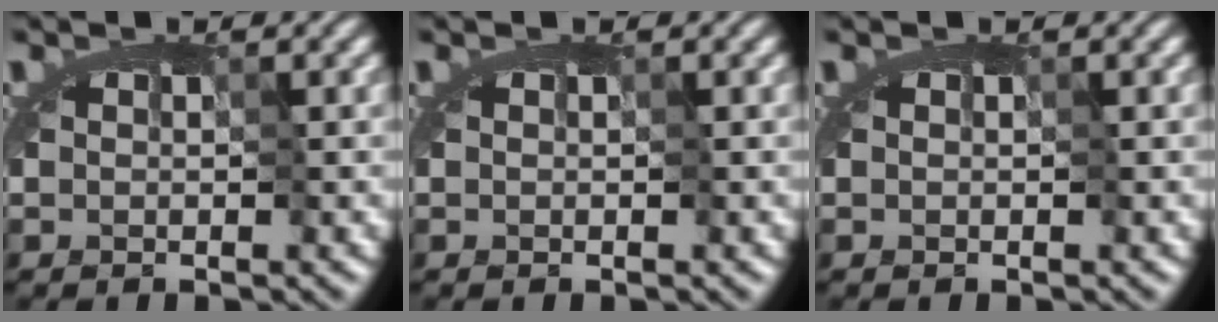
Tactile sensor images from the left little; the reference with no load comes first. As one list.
[{"total": 0.0}, {"total": 0.0}]